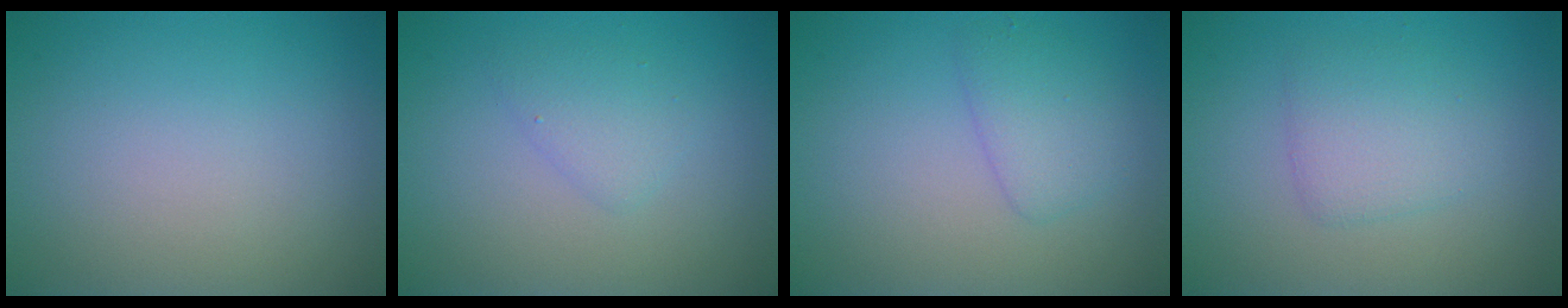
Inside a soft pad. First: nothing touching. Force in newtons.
{"total": 1.7, "press": 1.7, "slide": 0.1}
{"total": 2.2, "press": 2.2, "slide": 0.2}
{"total": 2.7, "press": 2.7, "slide": 0.1}